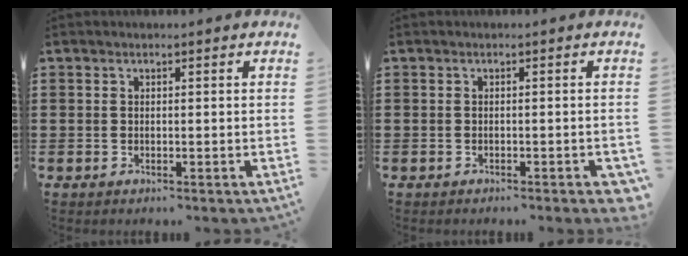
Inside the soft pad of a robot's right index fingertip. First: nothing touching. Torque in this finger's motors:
{"motor_torque": [1.87, -0.26, 1.06, 0.01]}